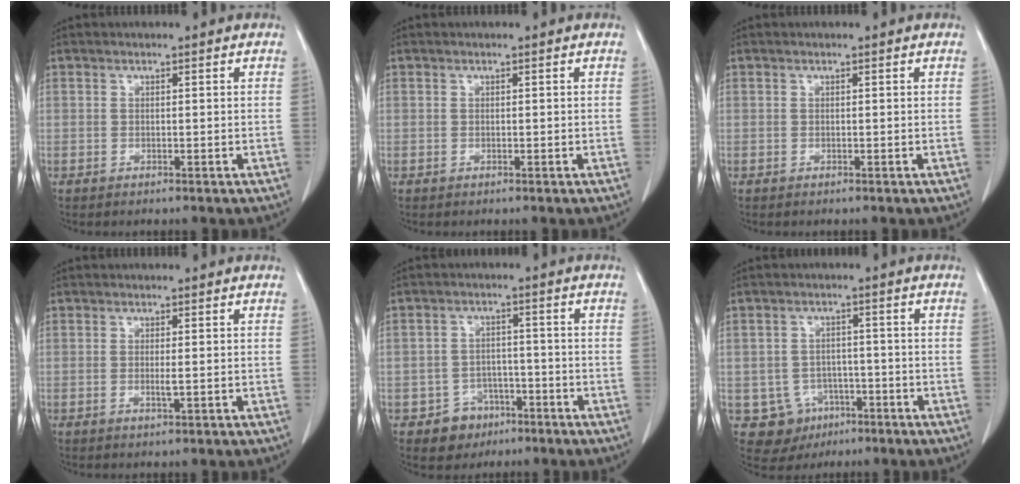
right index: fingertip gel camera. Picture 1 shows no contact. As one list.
[{"total": 0.0}, {"total": 0.0}, {"total": 1.4, "force": [-0.2, 0.1, 1.3], "torque": [-0.027, -0.004, -0.003]}, {"total": 5.3, "force": [-2.9, 4.4, 0.6], "torque": [-0.007, 0.014, -0.037]}, {"total": 7.2, "force": [-2.7, 6.5, 1.0], "torque": [-0.022, 0.010, -0.029]}]